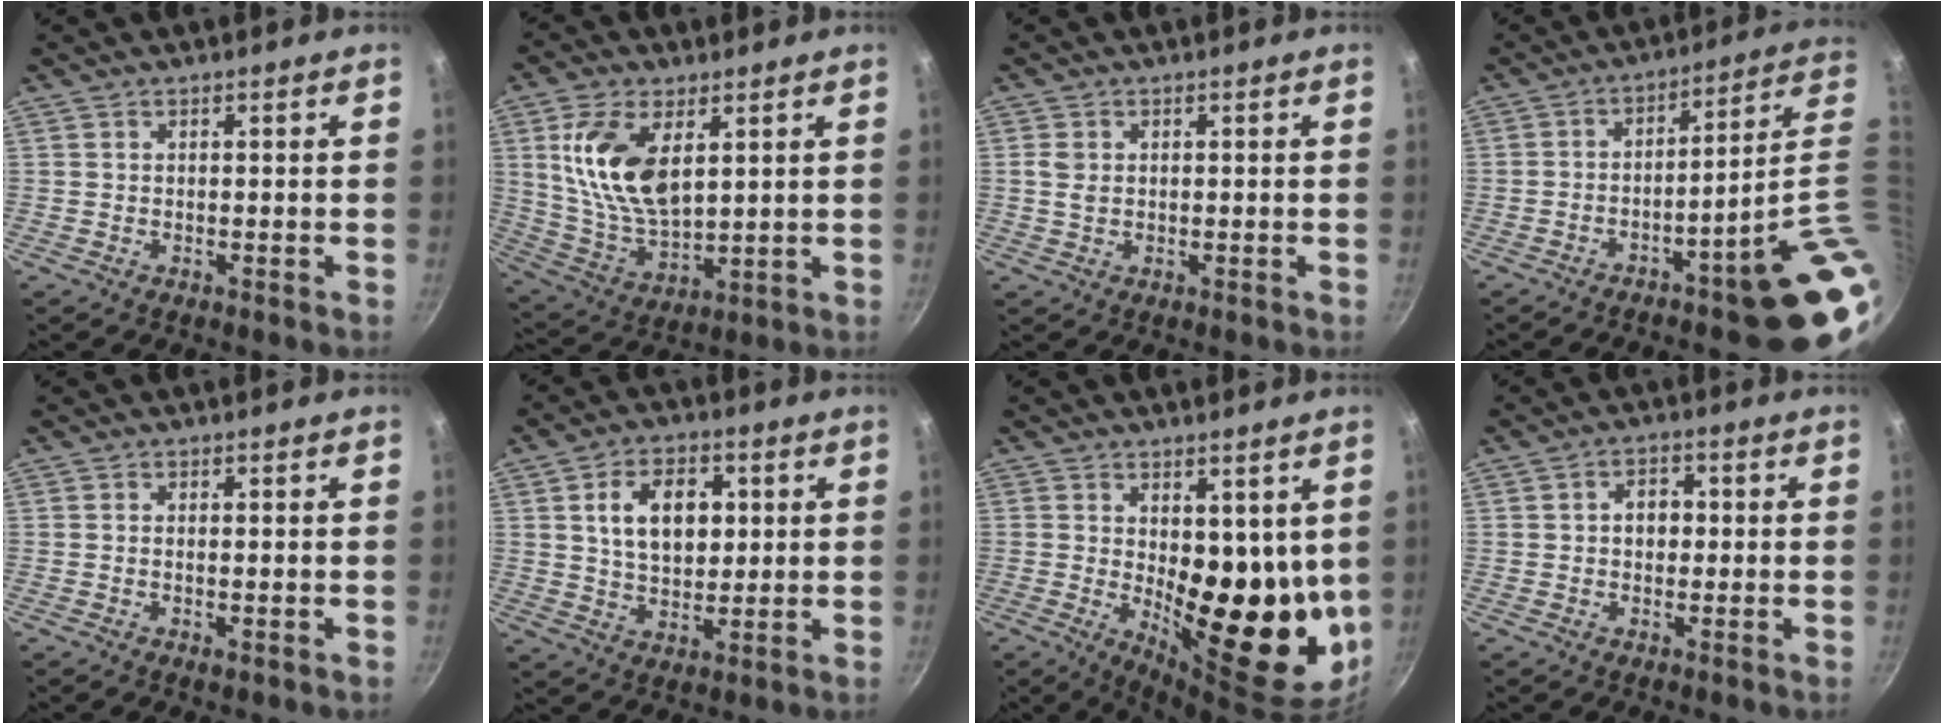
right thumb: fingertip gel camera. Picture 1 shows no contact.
{"total": 15.0, "force": [4.6, 8.2, 11.8], "torque": [-0.215, -0.024, 0.098]}
{"total": 2.5, "force": [0.4, 1.9, 1.5], "torque": [-0.027, -0.001, 0.005]}
{"total": 16.5, "force": [-3.2, 2.3, 16.0], "torque": [-0.183, 0.024, -0.035]}
{"total": 1.4, "force": [-0.3, 0.4, 1.3], "torque": [-0.027, -0.001, -0.007]}
{"total": 11.1, "force": [2.4, 7.4, 7.9], "torque": [-0.104, -0.003, 0.041]}
{"total": 17.1, "force": [1.5, 8.3, 14.8], "torque": [-0.158, -0.053, 0.038]}
{"total": 4.0, "force": [0.1, 3.1, 2.5], "torque": [-0.016, 0.010, -0.002]}